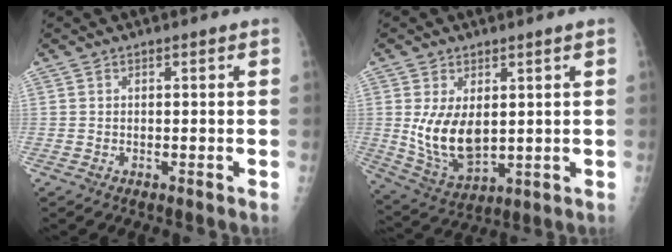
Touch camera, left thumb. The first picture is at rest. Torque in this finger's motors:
{"motor_torque": [-0.07, 0.73, 0.57, -0.38, 0.23]}